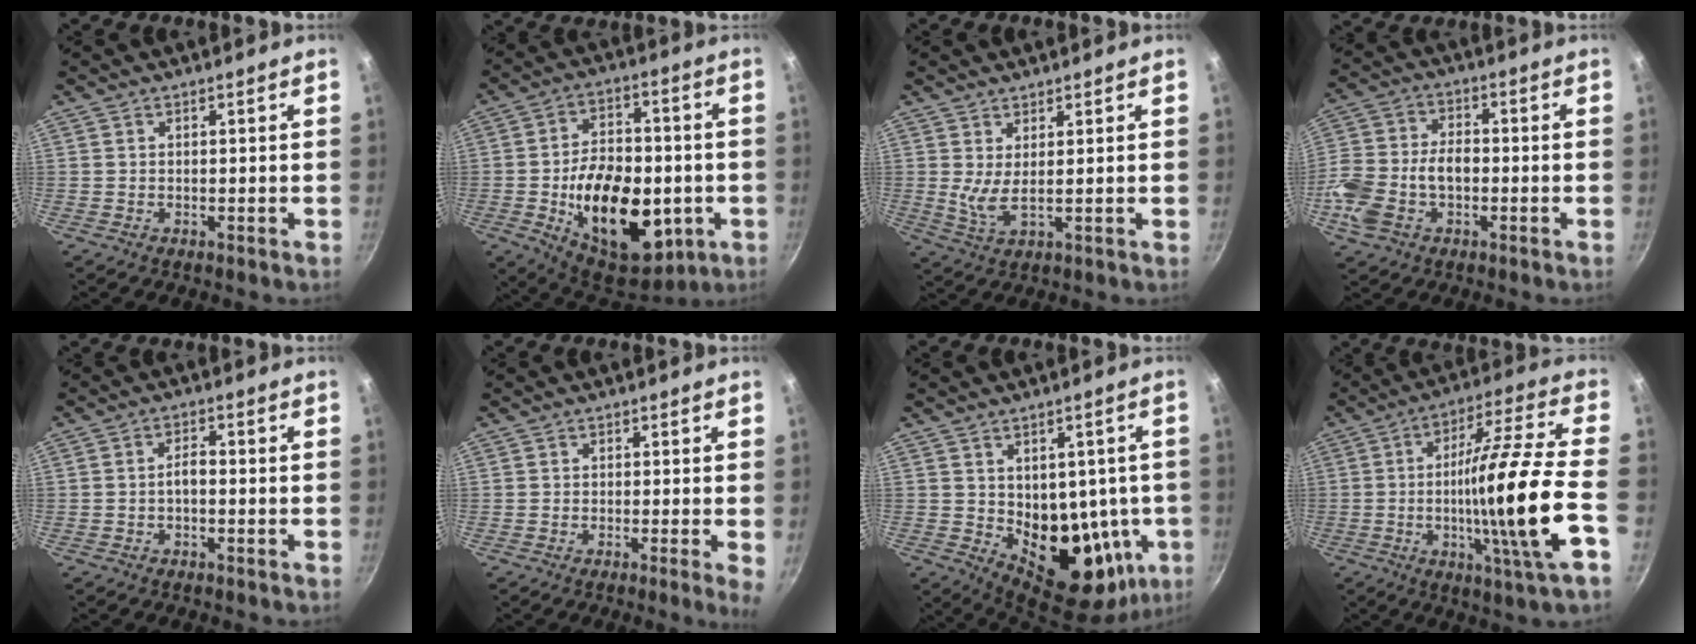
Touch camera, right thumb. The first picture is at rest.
{"total": 23.1, "force": [-4.6, 14.1, 17.7], "torque": [-0.241, 0.014, -0.056]}
{"total": 4.0, "force": [1.4, 1.1, 3.6], "torque": [-0.072, -0.026, 0.028]}
{"total": 13.2, "force": [-3.2, 8.6, 9.4], "torque": [-0.182, 0.033, -0.069]}
{"total": 2.5, "force": [-0.9, 1.2, 2.1], "torque": [-0.031, 0.018, -0.018]}
{"total": 2.5, "force": [-0.5, 0.0, 2.4], "torque": [-0.036, -0.006, -0.012]}
{"total": 18.7, "force": [-1.2, 12.1, 14.1], "torque": [-0.136, -0.023, 0.006]}
{"total": 21.0, "force": [-4.9, 1.8, 20.4], "torque": [-0.310, 0.025, -0.084]}